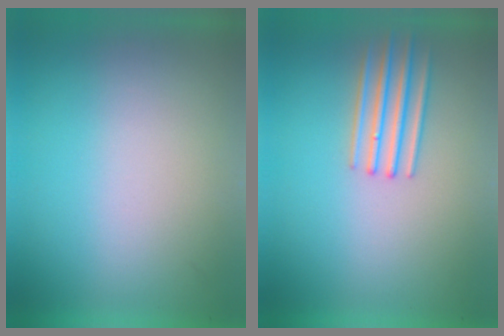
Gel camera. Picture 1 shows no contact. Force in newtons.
{"total": 2.7}